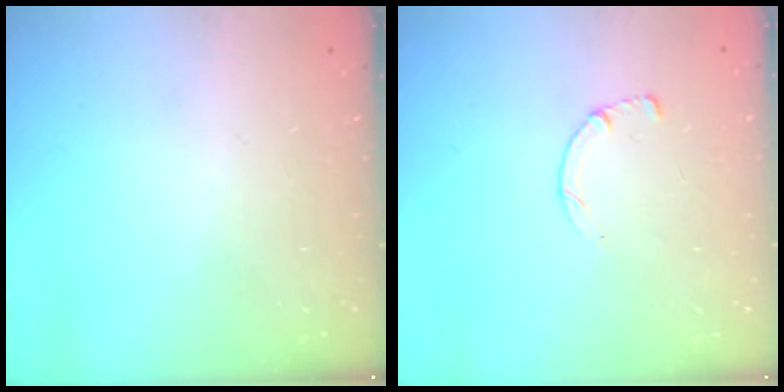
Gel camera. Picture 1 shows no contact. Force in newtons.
{"total": 2.6, "press": 2.5, "slide": 0.3}